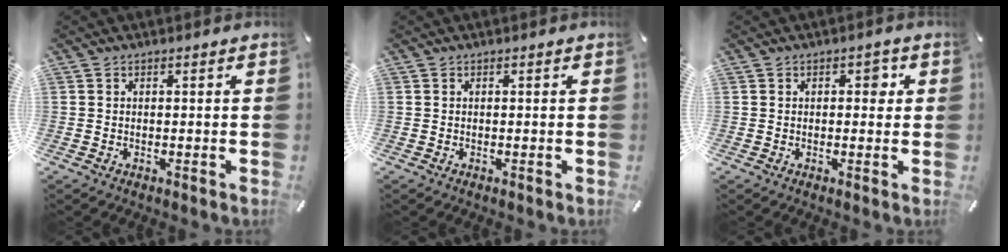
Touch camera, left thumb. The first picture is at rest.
{"total": 0.0}
{"total": 2.8, "force": [0.7, 1.7, 2.1], "torque": [-0.012, -0.002, 0.002]}